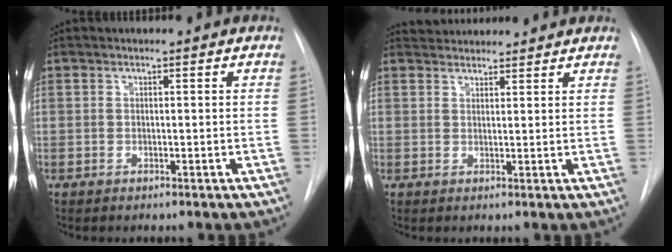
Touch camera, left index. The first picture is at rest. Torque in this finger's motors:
{"motor_torque": [-0.19, -0.82, 0.16, 0.04]}